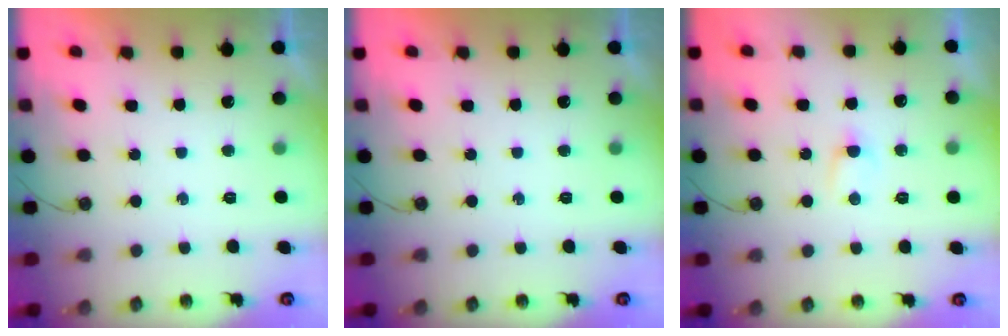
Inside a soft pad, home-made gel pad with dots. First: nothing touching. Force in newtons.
{"total": 0.0}
{"total": 2.7, "press": 2.7, "slide": 0.4}